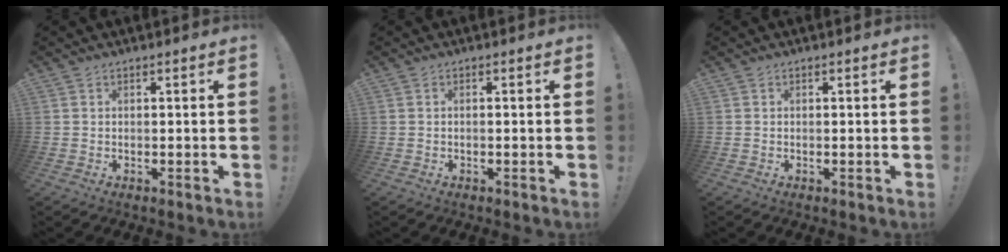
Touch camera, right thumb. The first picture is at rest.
{"total": 0.5, "force": [-0.3, -0.1, 0.4], "torque": [-0.008, -0.002, -0.005]}
{"total": 0.0}